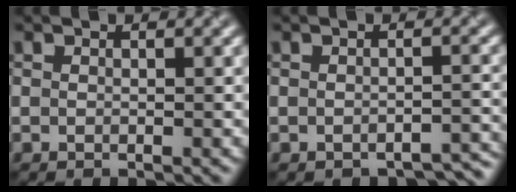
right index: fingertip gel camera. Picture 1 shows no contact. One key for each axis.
{"total": 2.0, "fx": -1.9, "fy": 0.5, "fz": 0.5, "tx": -0.004, "ty": 0.001, "tz": -0.018}